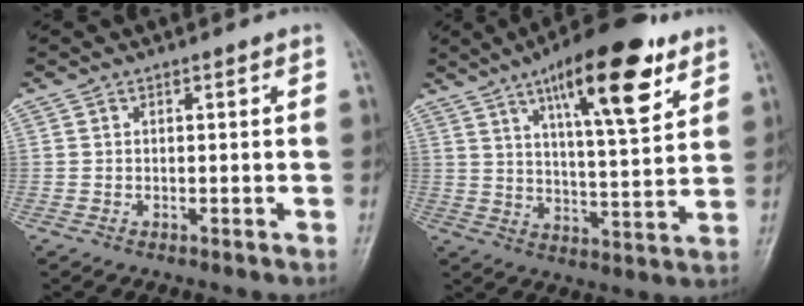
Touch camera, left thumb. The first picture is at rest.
{"total": 18.0, "force": [9.9, 5.1, 14.1], "torque": [-0.192, -0.040, 0.153]}